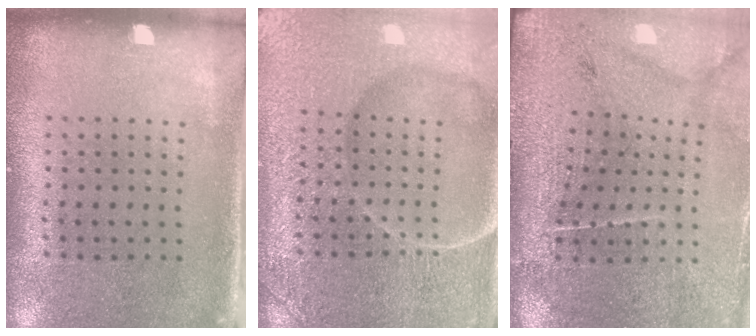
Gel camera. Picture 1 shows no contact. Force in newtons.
{"total": 7.4, "press": 7.4, "slide": 1.0}
{"total": 3.4, "press": 3.3, "slide": 0.7}